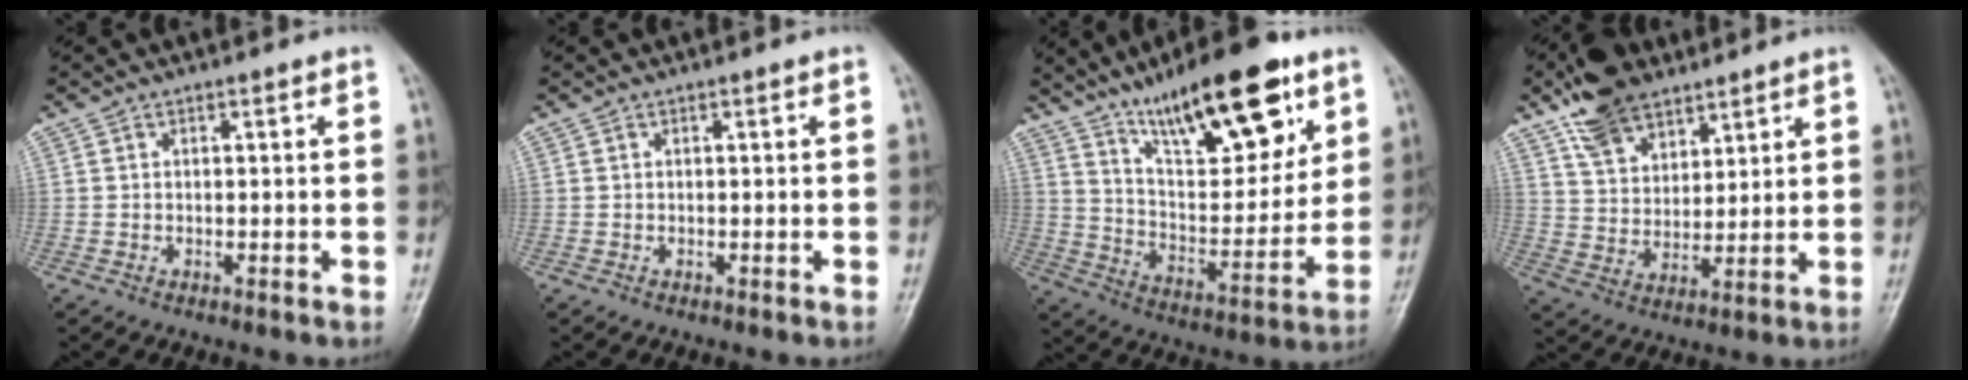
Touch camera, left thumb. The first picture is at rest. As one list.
[{"total": 0.0}, {"total": 21.7, "force": [13.4, 7.4, 15.4], "torque": [-0.202, -0.058, 0.228]}, {"total": 12.1, "force": [8.2, 6.6, 6.0], "torque": [-0.082, -0.029, 0.154]}]